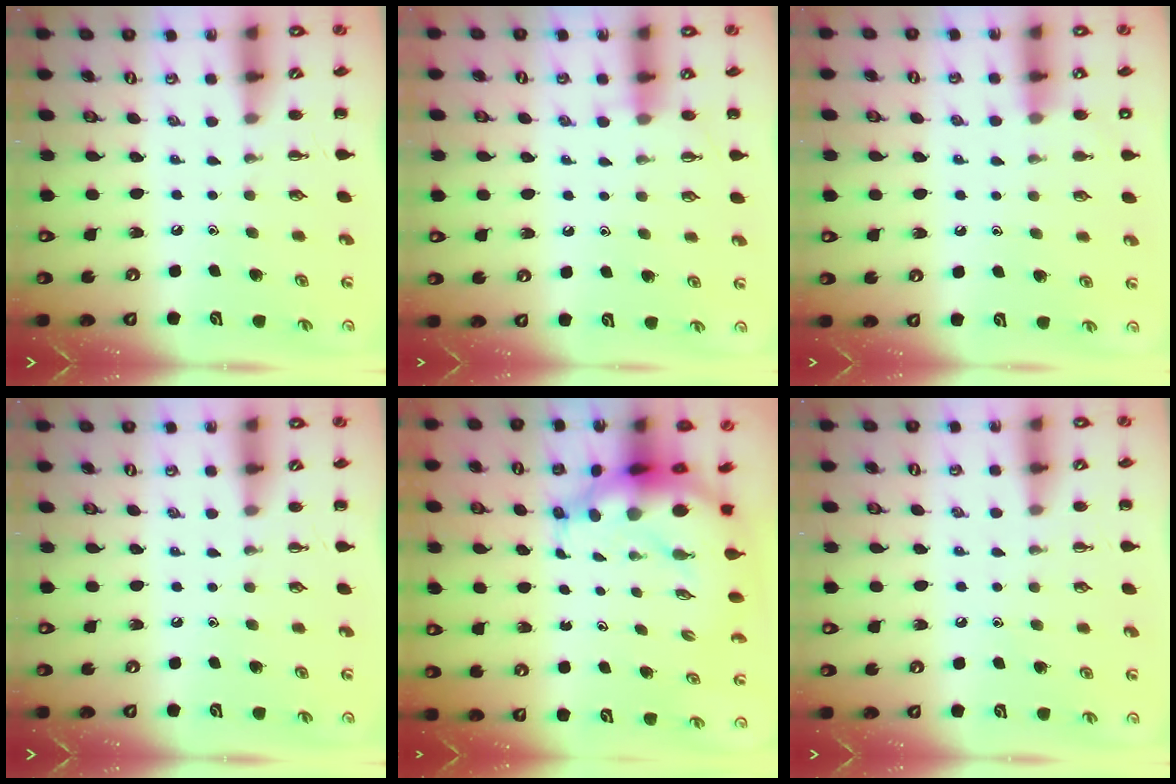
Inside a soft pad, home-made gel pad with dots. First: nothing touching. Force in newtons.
{"total": 6.0, "press": 5.6, "slide": 2.0}
{"total": 6.0, "press": 5.7, "slide": 1.9}
{"total": 0.0}
{"total": 10.3, "press": 10.0, "slide": 2.7}
{"total": 4.7, "press": 4.4, "slide": 1.6}